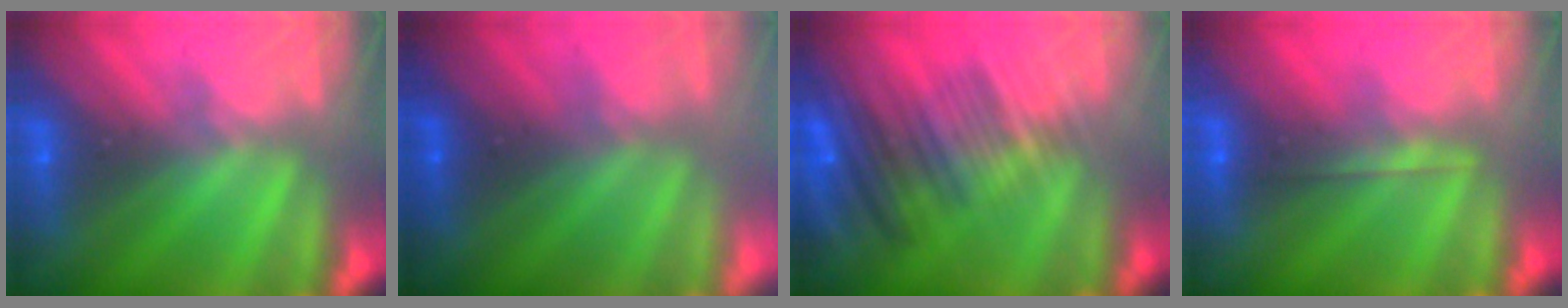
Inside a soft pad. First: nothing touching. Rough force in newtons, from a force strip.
{"total": 2.3}
{"total": 9.4}
{"total": 1.7}